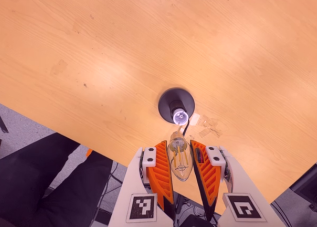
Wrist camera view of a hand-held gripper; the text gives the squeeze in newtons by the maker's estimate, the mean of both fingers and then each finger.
{"total": 10.3, "left": 9.6, "right": 10.9}